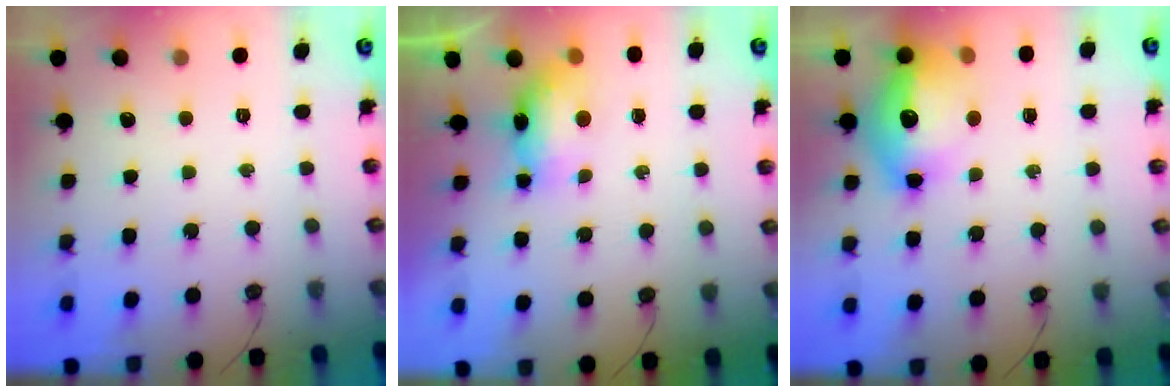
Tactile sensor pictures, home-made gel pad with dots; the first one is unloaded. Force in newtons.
{"total": 7.6, "press": 7.3, "slide": 1.8}
{"total": 16.3, "press": 16.2, "slide": 1.6}